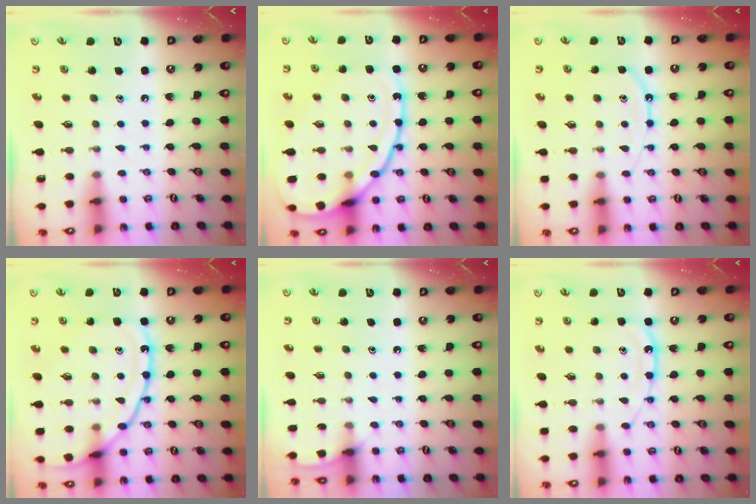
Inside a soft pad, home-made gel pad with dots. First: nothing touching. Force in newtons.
{"total": 19.4, "press": 19.3, "slide": 2.0}
{"total": 9.6, "press": 9.5, "slide": 0.9}
{"total": 15.7, "press": 15.7, "slide": 1.3}
{"total": 4.0, "press": 3.9, "slide": 0.5}
{"total": 11.6, "press": 11.6, "slide": 1.0}